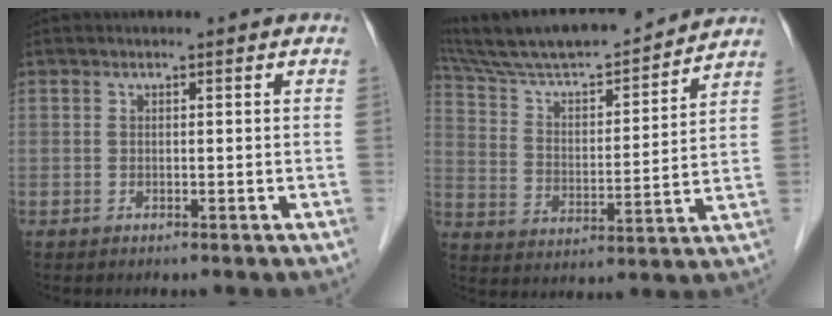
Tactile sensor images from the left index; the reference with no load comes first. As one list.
[{"total": 20.5, "force": [18.6, 2.1, 8.4], "torque": [-0.148, 0.019, 0.301]}]